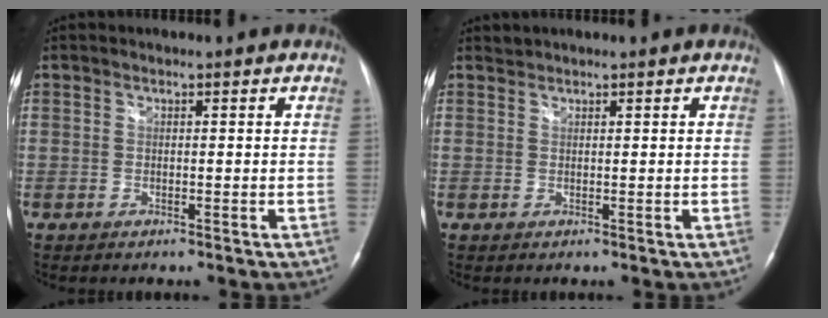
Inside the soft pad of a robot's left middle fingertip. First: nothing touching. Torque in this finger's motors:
{"motor_torque": [0.06, 0.07, -0.11, -0.01]}